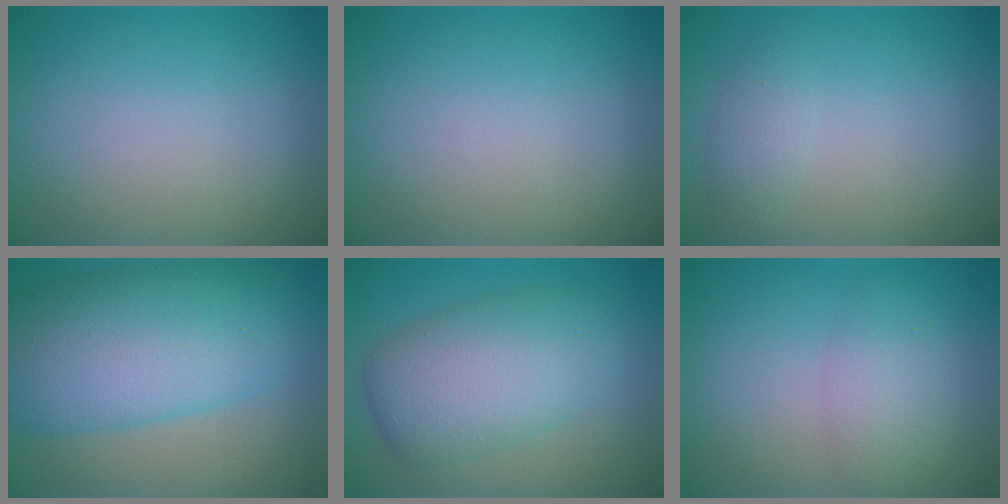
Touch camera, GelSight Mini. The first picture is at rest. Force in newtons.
{"total": 0.0}
{"total": 1.4, "press": 1.4, "slide": 0.1}
{"total": 11.5, "press": 11.5, "slide": 0.2}
{"total": 7.4, "press": 7.4, "slide": 0.3}
{"total": 2.8, "press": 2.8, "slide": 0.2}